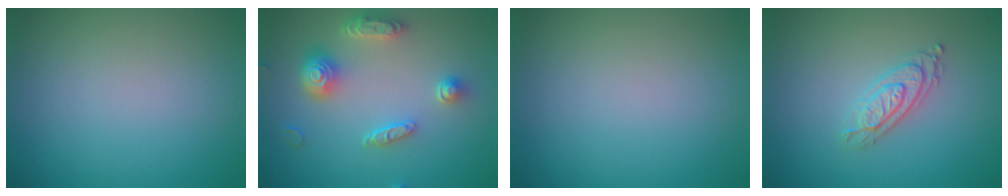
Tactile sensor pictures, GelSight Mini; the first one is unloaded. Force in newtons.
{"total": 4.8, "press": 3.9, "slide": 2.8}
{"total": 0.0}
{"total": 2.6, "press": 2.3, "slide": 1.3}